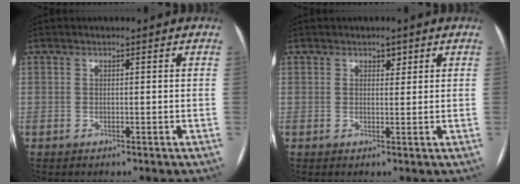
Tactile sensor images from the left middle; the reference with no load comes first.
{"total": 1.4, "force": [0.9, 0.8, 0.7], "torque": [-0.007, 0.001, 0.012]}